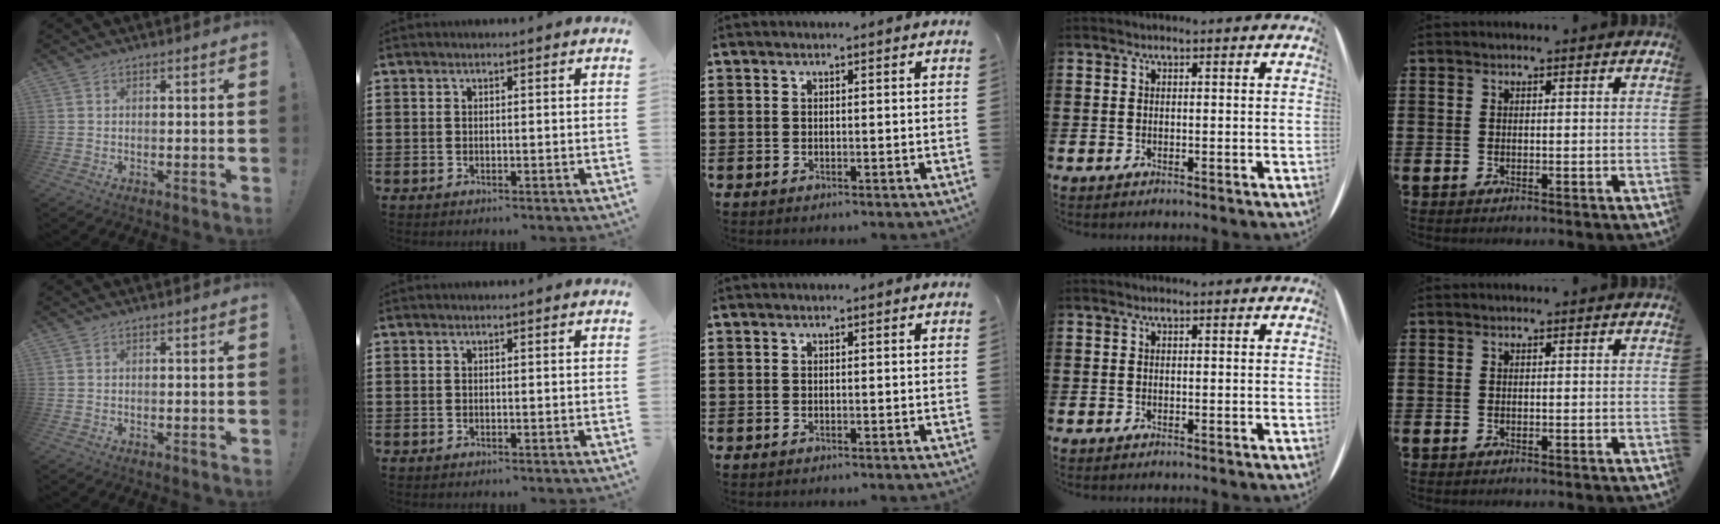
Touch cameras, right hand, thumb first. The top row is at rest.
{}